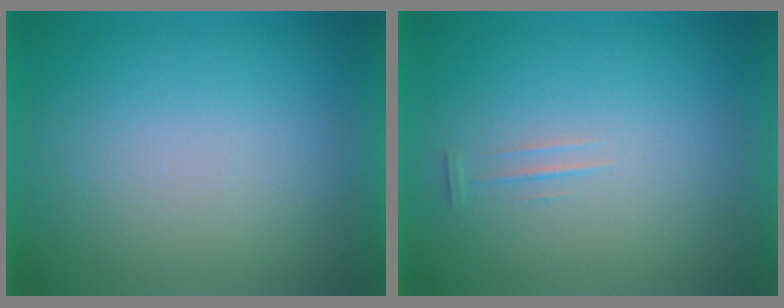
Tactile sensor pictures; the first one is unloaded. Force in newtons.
{"total": 1.2}